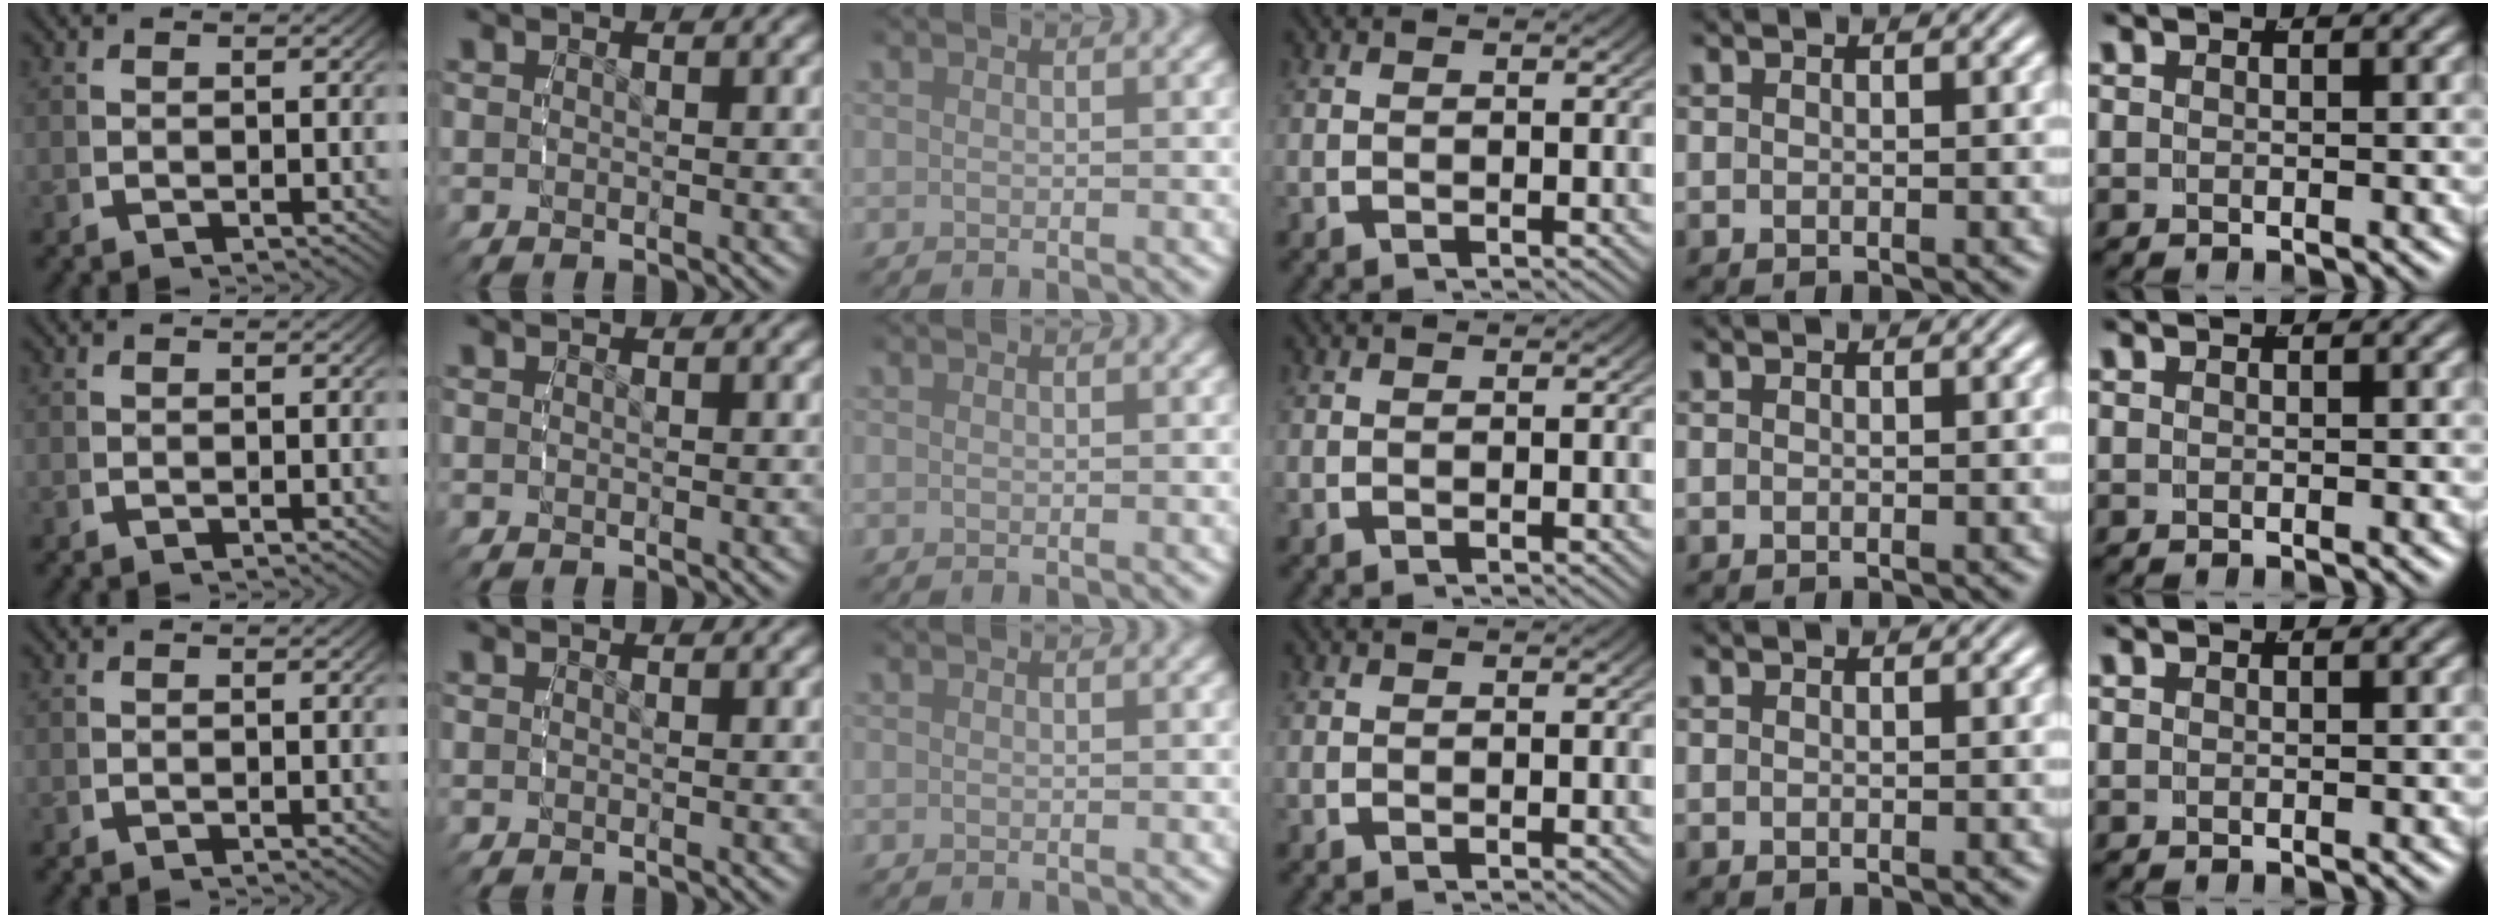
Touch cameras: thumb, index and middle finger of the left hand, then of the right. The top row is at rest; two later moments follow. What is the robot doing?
{"motion": "reach", "object": "jar lid"}